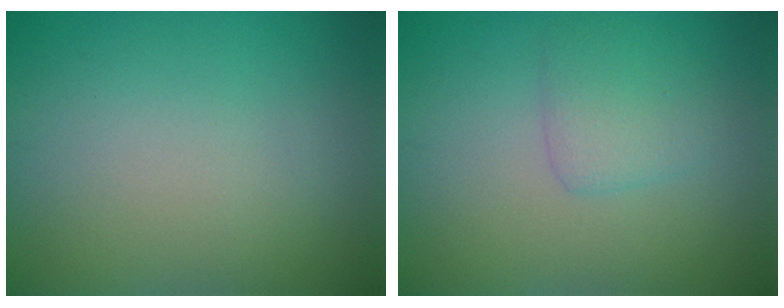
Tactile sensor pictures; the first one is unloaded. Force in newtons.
{"total": 2.4, "press": 2.4, "slide": 0.1}